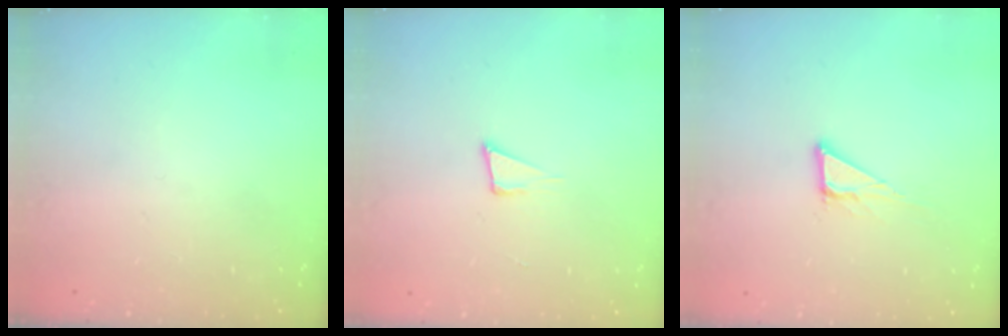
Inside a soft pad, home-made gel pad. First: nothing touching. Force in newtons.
{"total": 5.1, "press": 3.8, "slide": 3.3}
{"total": 5.6, "press": 5.6, "slide": 0.3}